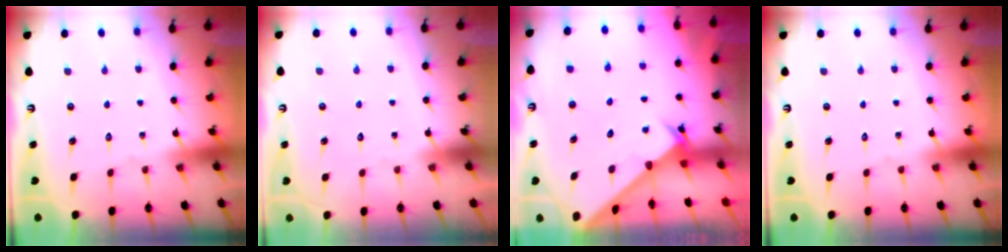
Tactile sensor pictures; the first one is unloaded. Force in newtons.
{"total": 1.6, "press": 1.6, "slide": 0.1}
{"total": 2.5, "press": 2.5, "slide": 0.2}
{"total": 0.0}